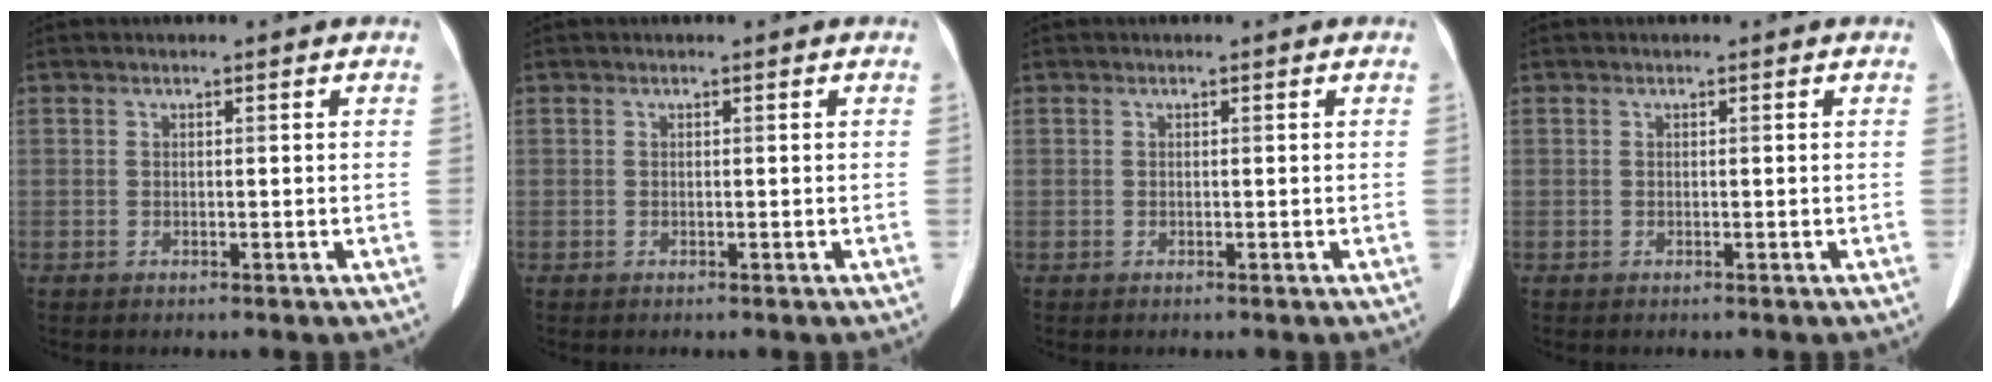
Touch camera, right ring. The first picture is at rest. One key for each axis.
{"total": 0.0}
{"total": 0.0}
{"total": 0.0}